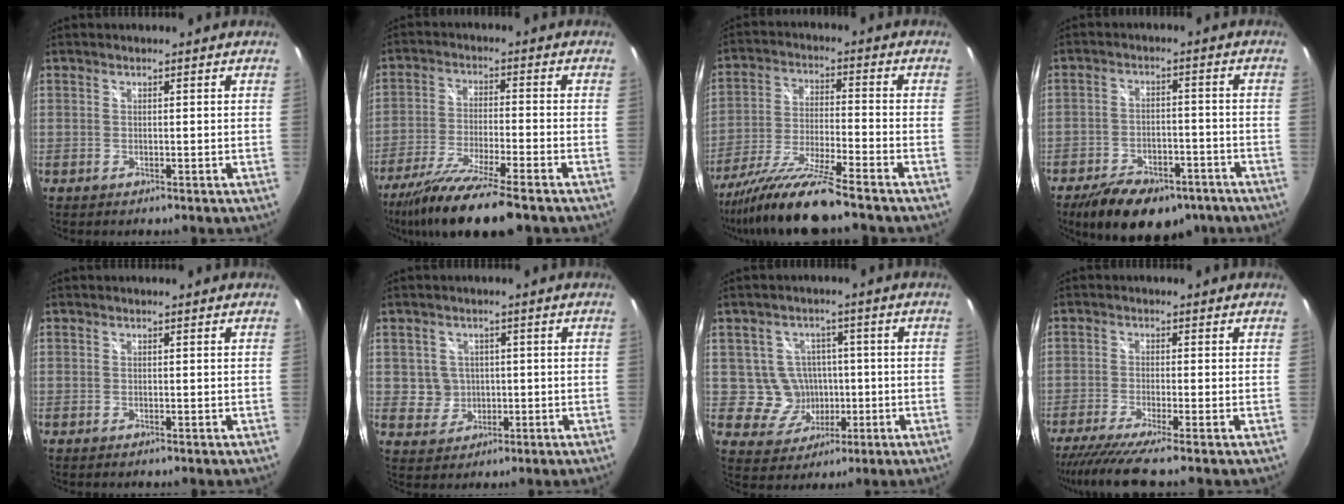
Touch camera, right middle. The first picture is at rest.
{"total": 14.2, "force": [-11.1, 1.0, 8.8], "torque": [-0.184, -0.036, -0.196]}
{"total": 13.4, "force": [-11.3, -0.8, 7.2], "torque": [-0.148, -0.022, -0.210]}
{"total": 16.3, "force": [-11.4, 7.8, 8.6], "torque": [-0.179, -0.011, -0.163]}
{"total": 0.0}
{"total": 4.5, "force": [0.1, 4.4, 0.7], "torque": [-0.018, 0.009, 0.010]}
{"total": 7.0, "force": [-0.8, 6.8, 1.3], "torque": [-0.039, 0.017, 0.003]}
{"total": 7.4, "force": [-6.1, -1.3, 4.0], "torque": [-0.093, -0.033, -0.109]}